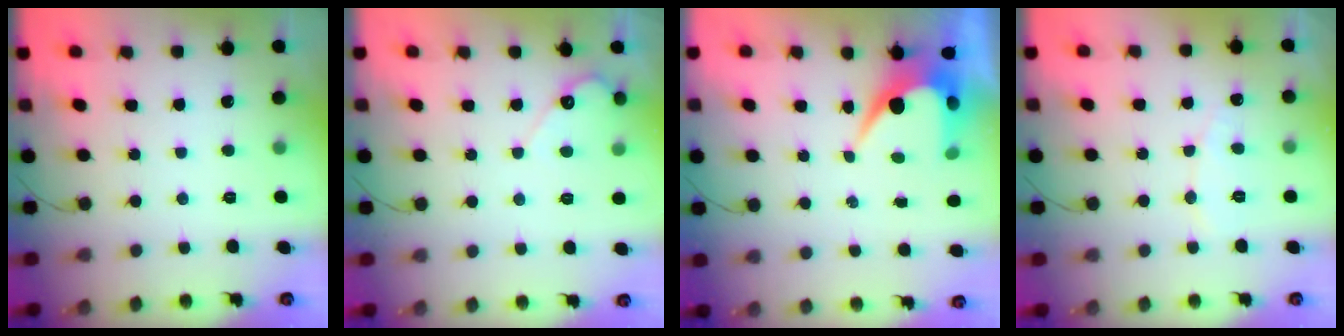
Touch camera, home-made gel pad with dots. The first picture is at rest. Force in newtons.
{"total": 4.0, "press": 4.0, "slide": 0.4}
{"total": 8.5, "press": 8.4, "slide": 0.6}
{"total": 5.7, "press": 5.7, "slide": 0.3}